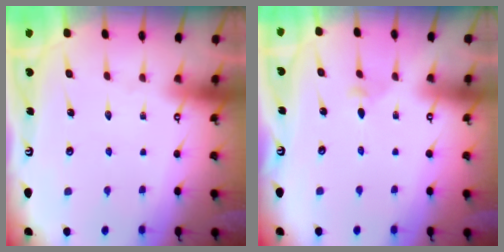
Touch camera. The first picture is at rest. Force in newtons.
{"total": 2.9, "press": 2.8, "slide": 0.6}